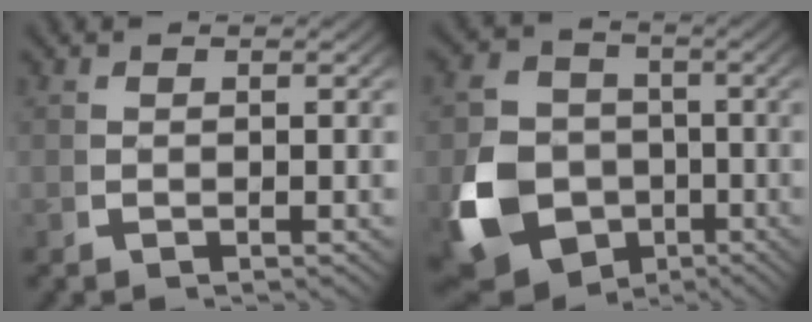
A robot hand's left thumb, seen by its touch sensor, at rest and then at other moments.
{"total": 15.5, "force": [-4.7, 12.9, 7.1], "torque": [-0.181, -0.070, -0.064]}